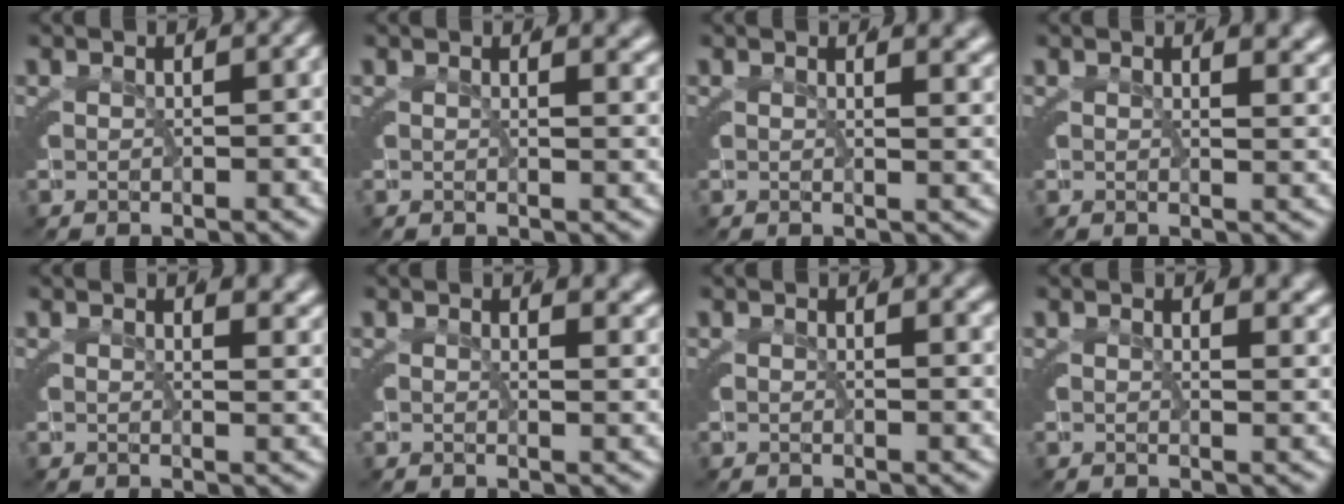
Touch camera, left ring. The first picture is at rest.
{"total": 1.7, "force": [1.2, 0.6, 1.0], "torque": [-0.013, -0.003, 0.014]}
{"total": 2.2, "force": [1.6, 0.7, 1.3], "torque": [-0.013, -0.001, 0.019]}
{"total": 2.2, "force": [1.6, 0.8, 1.3], "torque": [-0.014, -0.002, 0.020]}
{"total": 2.5, "force": [1.9, 0.9, 1.5], "torque": [-0.015, -0.003, 0.024]}
{"total": 2.1, "force": [1.6, 0.7, 1.1], "torque": [-0.013, -0.003, 0.021]}
{"total": 0.8, "force": [0.6, 0.2, 0.5], "torque": [-0.009, -0.002, 0.006]}
{"total": 2.1, "force": [1.6, 0.7, 1.1], "torque": [-0.013, -0.003, 0.020]}